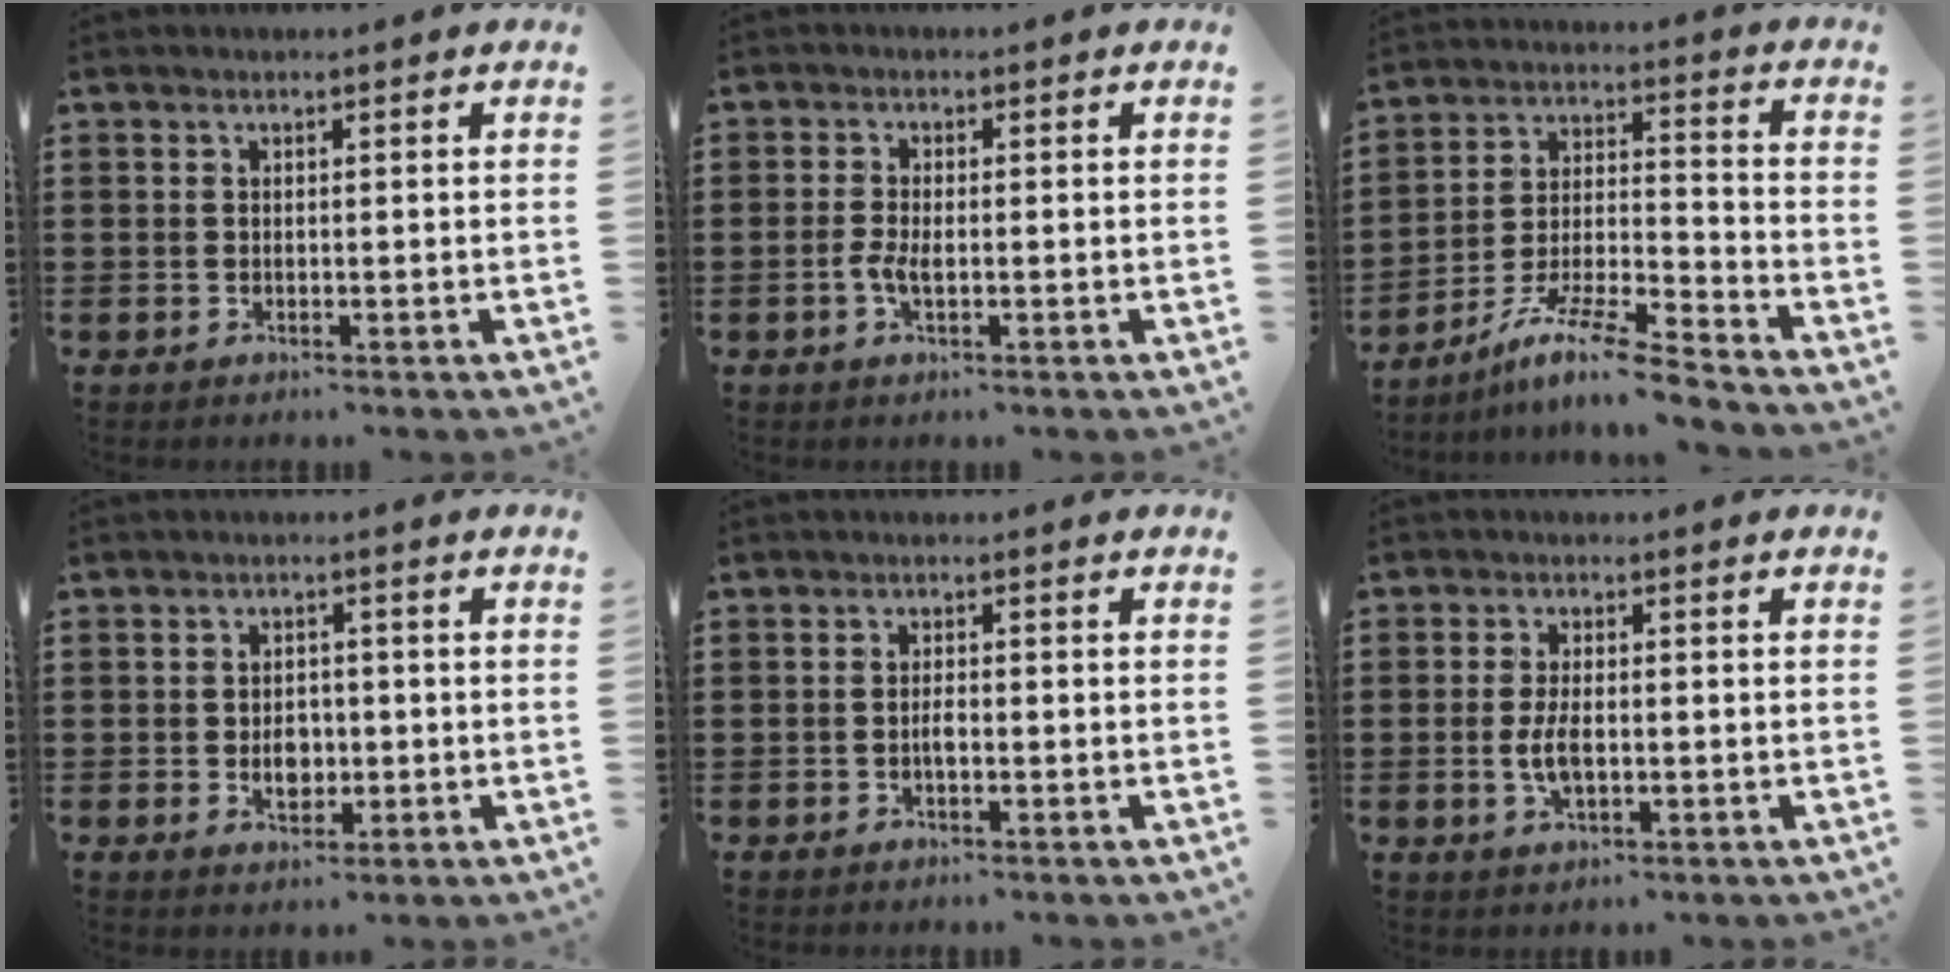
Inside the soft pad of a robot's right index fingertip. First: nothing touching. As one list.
[{"total": 2.4, "force": [-0.7, 0.9, 2.1], "torque": [-0.054, -0.004, -0.019]}, {"total": 10.3, "force": [-8.7, 0.9, 5.5], "torque": [-0.104, 0.013, -0.170]}, {"total": 3.8, "force": [-0.7, 2.8, 2.6], "torque": [-0.037, -0.001, -0.017]}, {"total": 1.7, "force": [-0.6, 0.5, 1.5], "torque": [-0.030, 0.001, -0.012]}, {"total": 4.3, "force": [-0.6, 1.9, 3.8], "torque": [-0.082, -0.002, -0.015]}]